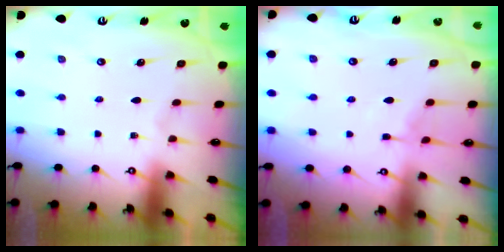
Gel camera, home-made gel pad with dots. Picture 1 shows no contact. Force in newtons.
{"total": 4.7, "press": 4.6, "slide": 0.6}